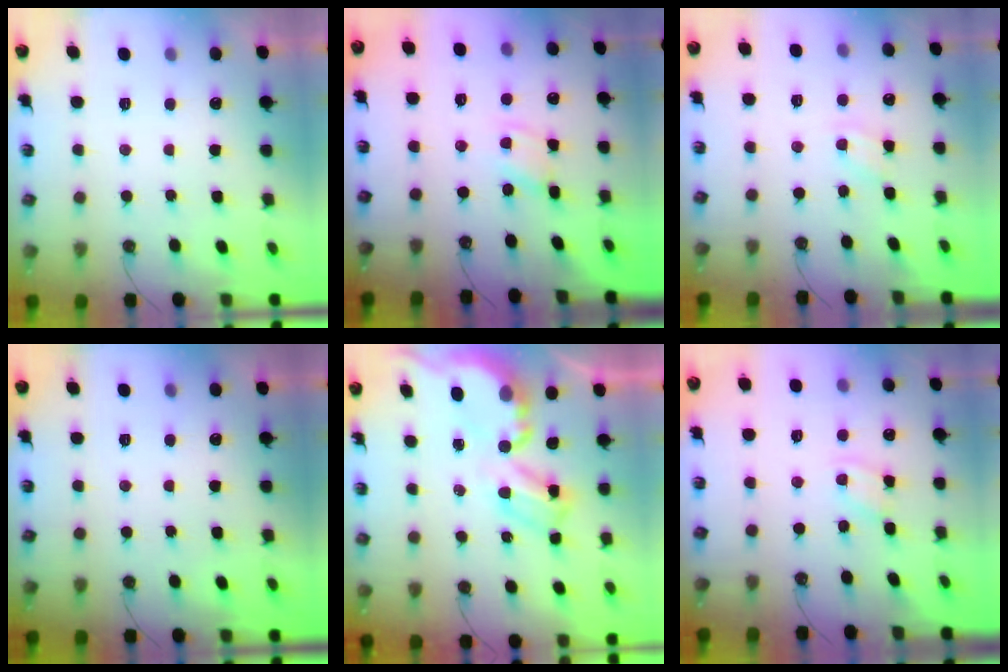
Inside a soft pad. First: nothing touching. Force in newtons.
{"total": 1.9, "press": 1.9, "slide": 0.2}
{"total": 2.7, "press": 2.7, "slide": 0.3}
{"total": 0.0}
{"total": 9.4, "press": 9.4, "slide": 0.4}
{"total": 1.9, "press": 1.8, "slide": 0.3}